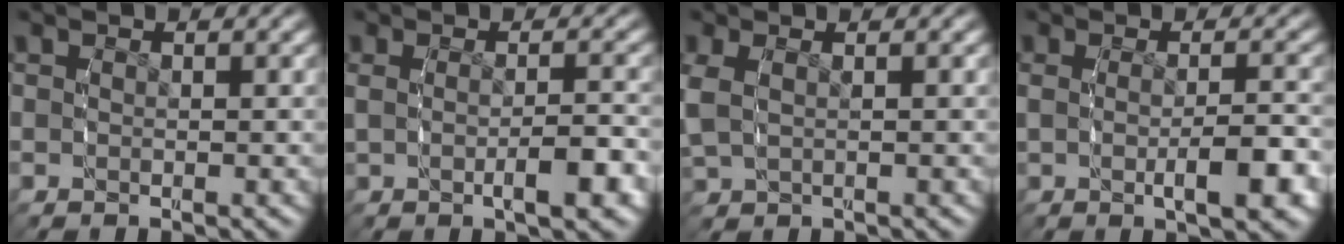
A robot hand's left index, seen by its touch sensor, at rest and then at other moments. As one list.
[{"total": 3.3, "force": [-0.7, 0.6, 3.1], "torque": [-0.048, -0.002, -0.009]}, {"total": 2.1, "force": [0.3, 1.2, 1.7], "torque": [-0.051, -0.007, 0.022]}, {"total": 4.1, "force": [-0.9, 0.9, 3.9], "torque": [-0.061, -0.006, -0.012]}]